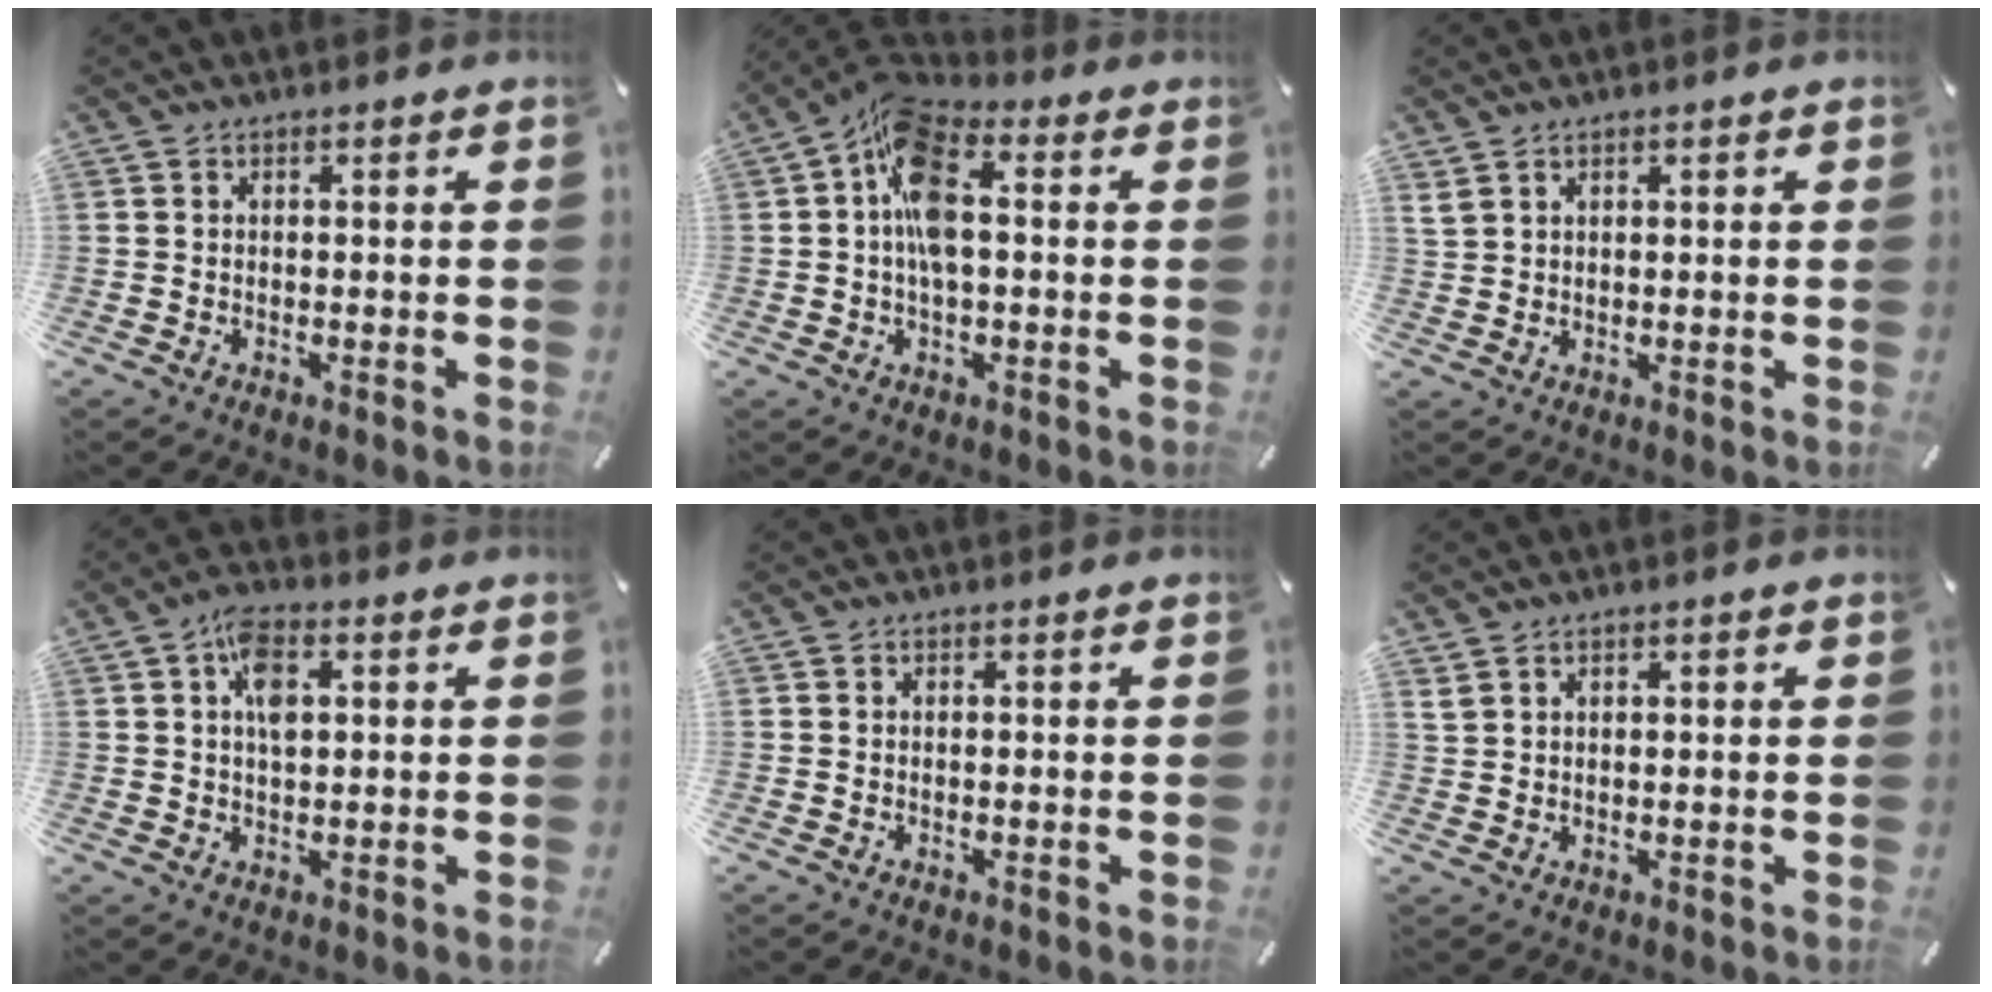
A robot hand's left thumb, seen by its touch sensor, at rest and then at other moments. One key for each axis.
{"total": 12.0, "fx": 0.7, "fy": 6.1, "fz": 10.3, "tx": -0.216, "ty": 0.002, "tz": 0.015}
{"total": 1.9, "fx": 1.2, "fy": 1.4, "fz": 0.6, "tx": -0.014, "ty": 0.001, "tz": 0.022}
{"total": 6.4, "fx": 1.7, "fy": 3.6, "fz": 5.0, "tx": -0.081, "ty": 0.002, "tz": 0.025}
{"total": 0.0}
{"total": 1.7, "fx": 1.1, "fy": 1.2, "fz": 0.5, "tx": -0.012, "ty": 0.002, "tz": 0.020}